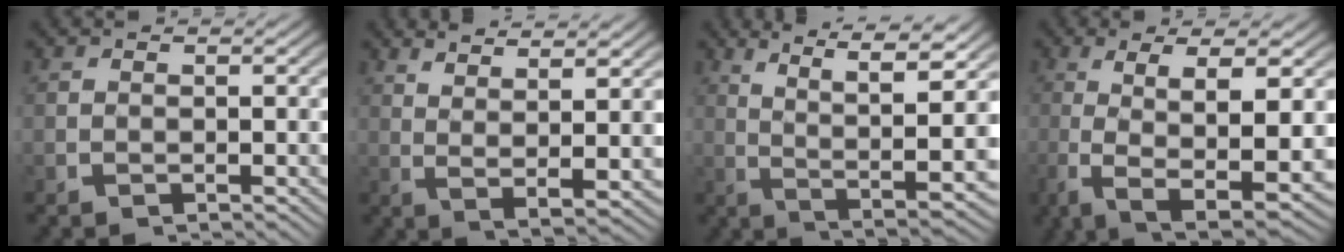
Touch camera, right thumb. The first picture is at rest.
{"total": 5.2, "force": [2.3, 1.2, 4.5], "torque": [-0.079, -0.007, 0.050]}
{"total": 12.1, "force": [2.7, 5.9, 10.2], "torque": [-0.150, -0.007, 0.044]}
{"total": 9.4, "force": [-2.2, 3.7, 8.4], "torque": [-0.167, -0.035, -0.011]}